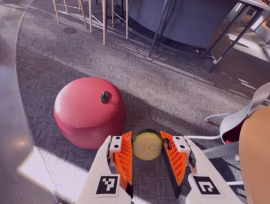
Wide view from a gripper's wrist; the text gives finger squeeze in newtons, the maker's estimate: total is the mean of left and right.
{"total": 10.2, "left": 10.5, "right": 10.0}